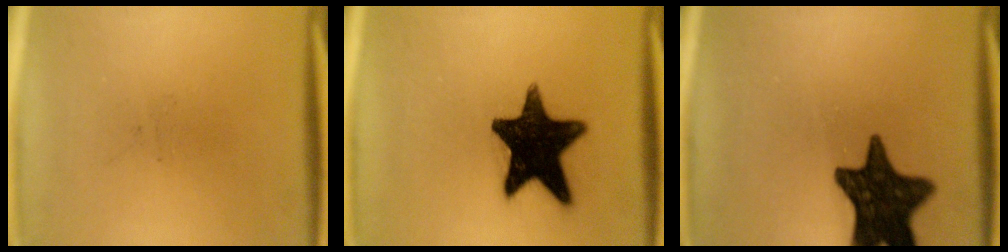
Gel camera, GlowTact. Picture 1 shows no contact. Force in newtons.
{"total": 17.2}
{"total": 15.5}